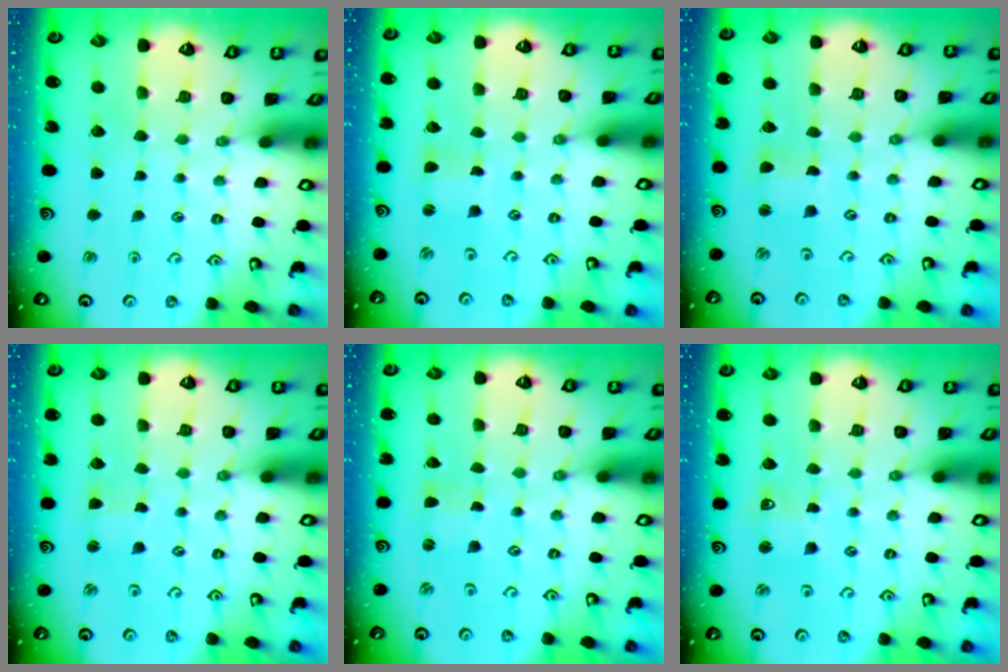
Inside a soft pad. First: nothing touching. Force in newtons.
{"total": 1.8, "press": 1.7, "slide": 0.4}
{"total": 2.2, "press": 2.2, "slide": 0.1}
{"total": 1.6, "press": 1.6, "slide": 0.3}
{"total": 0.7, "press": 0.6, "slide": 0.1}
{"total": 4.0, "press": 3.9, "slide": 0.6}